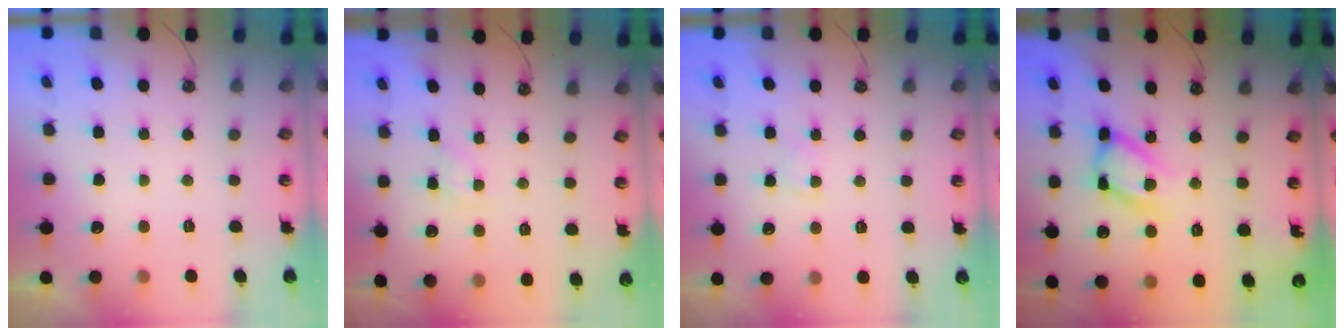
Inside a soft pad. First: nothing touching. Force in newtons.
{"total": 1.6, "press": 1.6, "slide": 0.2}
{"total": 2.8, "press": 2.8, "slide": 0.4}
{"total": 14.9, "press": 14.8, "slide": 1.9}